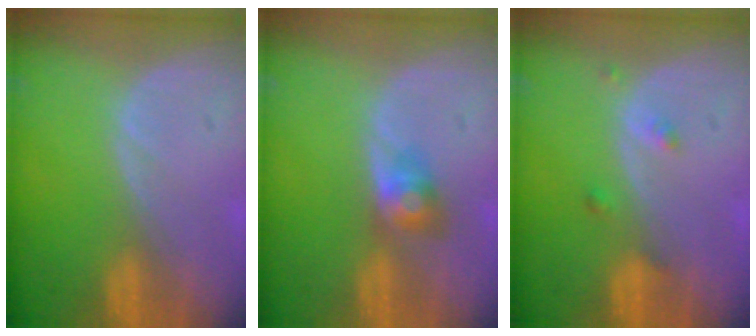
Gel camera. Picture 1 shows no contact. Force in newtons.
{"total": 3.1, "press": 3.1, "slide": 0.1}
{"total": 1.6, "press": 1.5, "slide": 0.1}